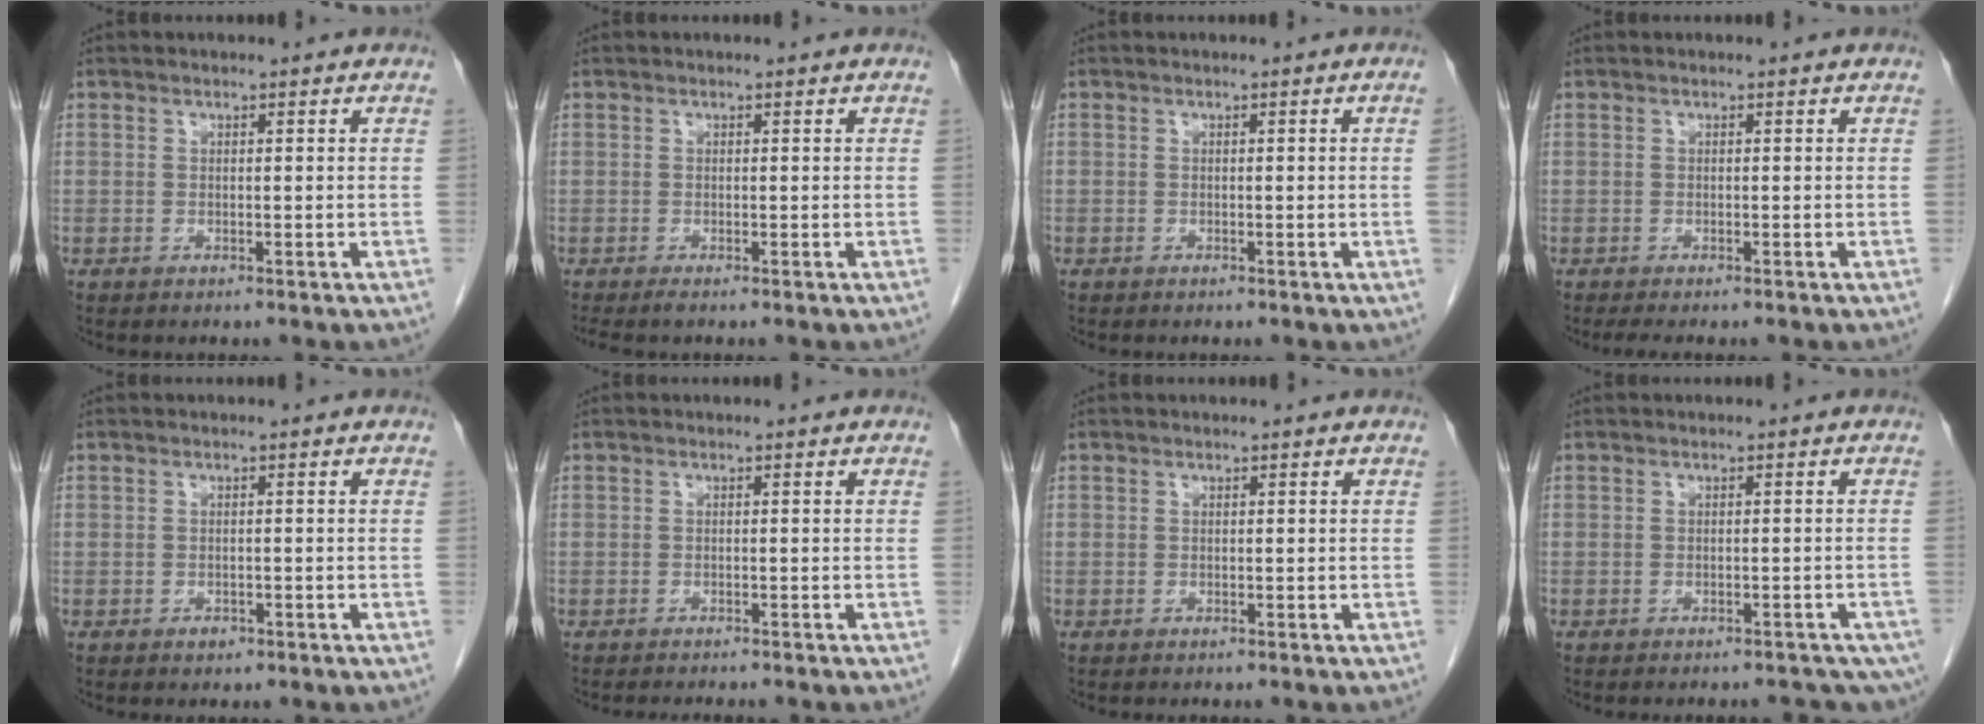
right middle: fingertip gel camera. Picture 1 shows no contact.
{"total": 1.4, "force": [-1.2, -0.2, 0.8], "torque": [-0.015, -0.004, -0.021]}
{"total": 0.9, "force": [-0.2, -0.4, 0.8], "torque": [-0.003, 0.002, -0.004]}
{"total": 3.2, "force": [-2.7, 0.5, 1.8], "torque": [-0.024, -0.008, -0.034]}
{"total": 1.1, "force": [-0.7, 0.7, 0.4], "torque": [-0.008, 0.002, -0.006]}
{"total": 3.0, "force": [-2.7, 0.4, 1.2], "torque": [-0.019, -0.005, -0.033]}
{"total": 0.0}
{"total": 9.8, "force": [-7.3, 4.3, 4.9], "torque": [-0.076, -0.009, -0.074]}